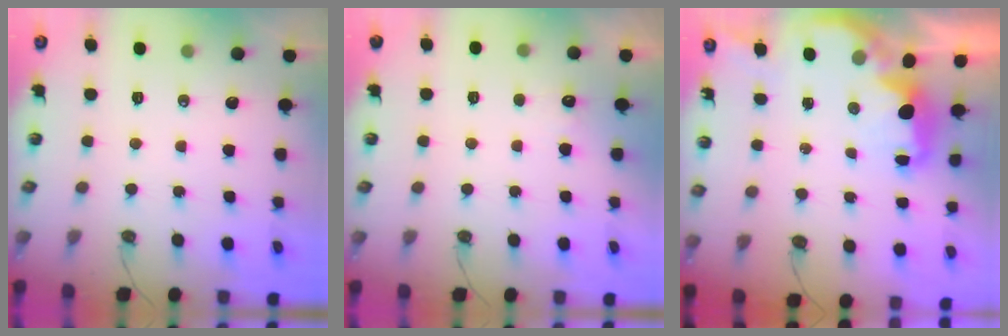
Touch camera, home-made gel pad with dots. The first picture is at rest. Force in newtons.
{"total": 4.3, "press": 4.2, "slide": 1.0}
{"total": 2.9, "press": 2.8, "slide": 0.4}